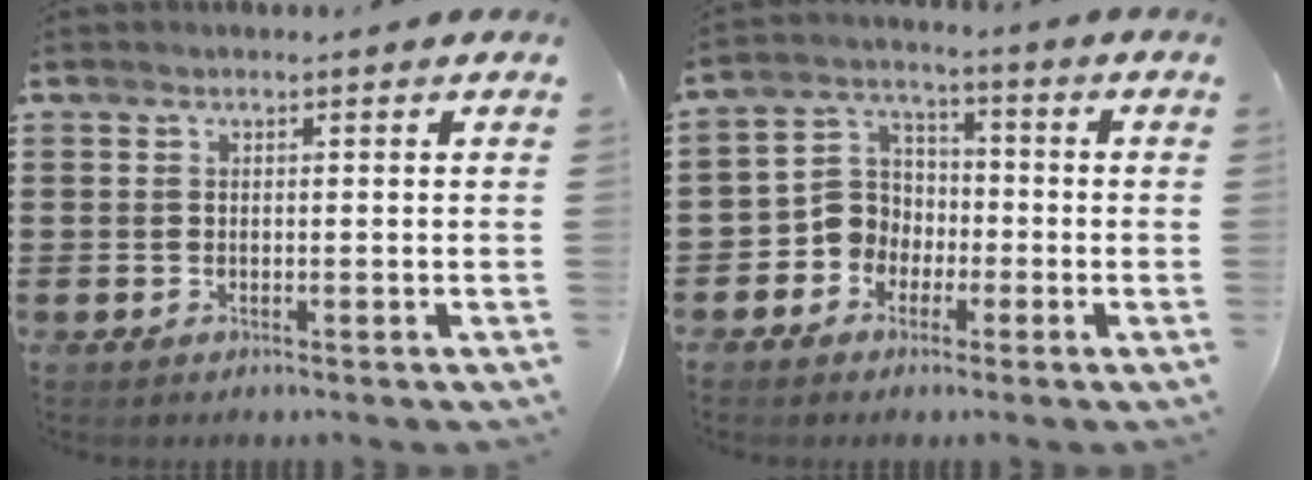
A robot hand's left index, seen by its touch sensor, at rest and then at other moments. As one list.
[{"total": 6.3, "force": [-2.2, 5.7, 1.8], "torque": [-0.071, 0.007, -0.049]}]